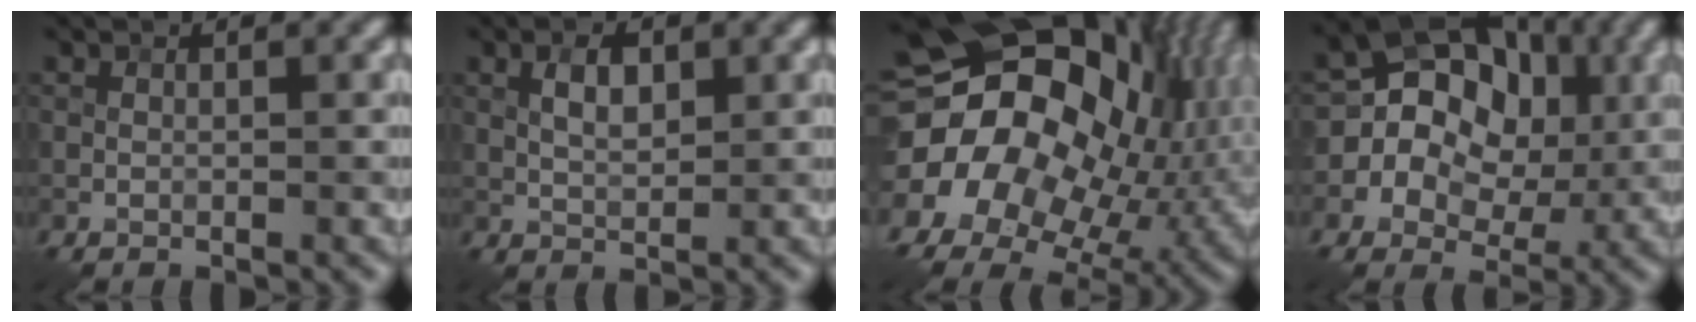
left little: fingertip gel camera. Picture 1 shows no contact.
{"total": 2.5, "force": [0.8, 1.3, 2.0], "torque": [-0.037, 0.002, 0.013]}
{"total": 22.0, "force": [0.6, 17.8, 13.0], "torque": [-0.236, 0.010, -0.004]}
{"total": 13.0, "force": [2.0, 10.8, 7.0], "torque": [-0.100, 0.046, -0.006]}